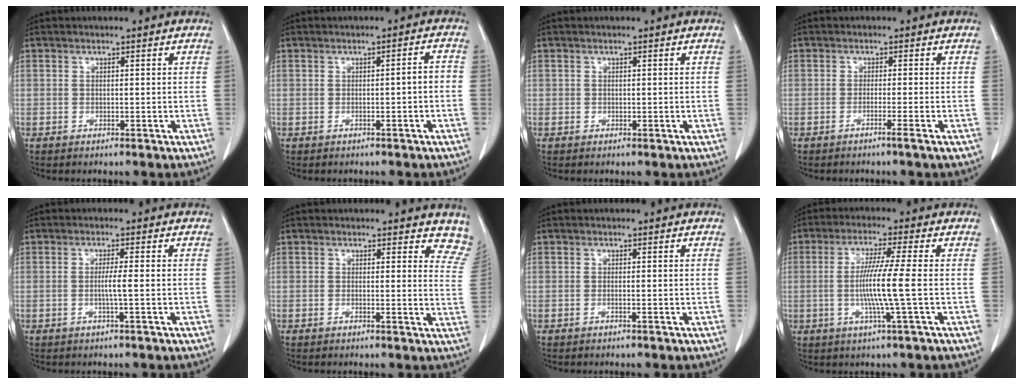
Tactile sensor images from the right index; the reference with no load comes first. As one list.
[{"total": 1.8, "force": [-0.6, 0.1, 1.7], "torque": [-0.018, 0.007, -0.010]}, {"total": 0.0}, {"total": 2.7, "force": [-1.8, -0.8, 1.9], "torque": [-0.024, -0.001, -0.026]}, {"total": 2.2, "force": [-0.4, -0.6, 2.1], "torque": [-0.038, -0.001, -0.012]}, {"total": 6.2, "force": [5.5, 2.1, 1.9], "torque": [0.009, -0.012, 0.030]}, {"total": 0.0}, {"total": 7.8, "force": [-0.8, -1.5, 7.7], "torque": [-0.148, -0.007, -0.018]}]